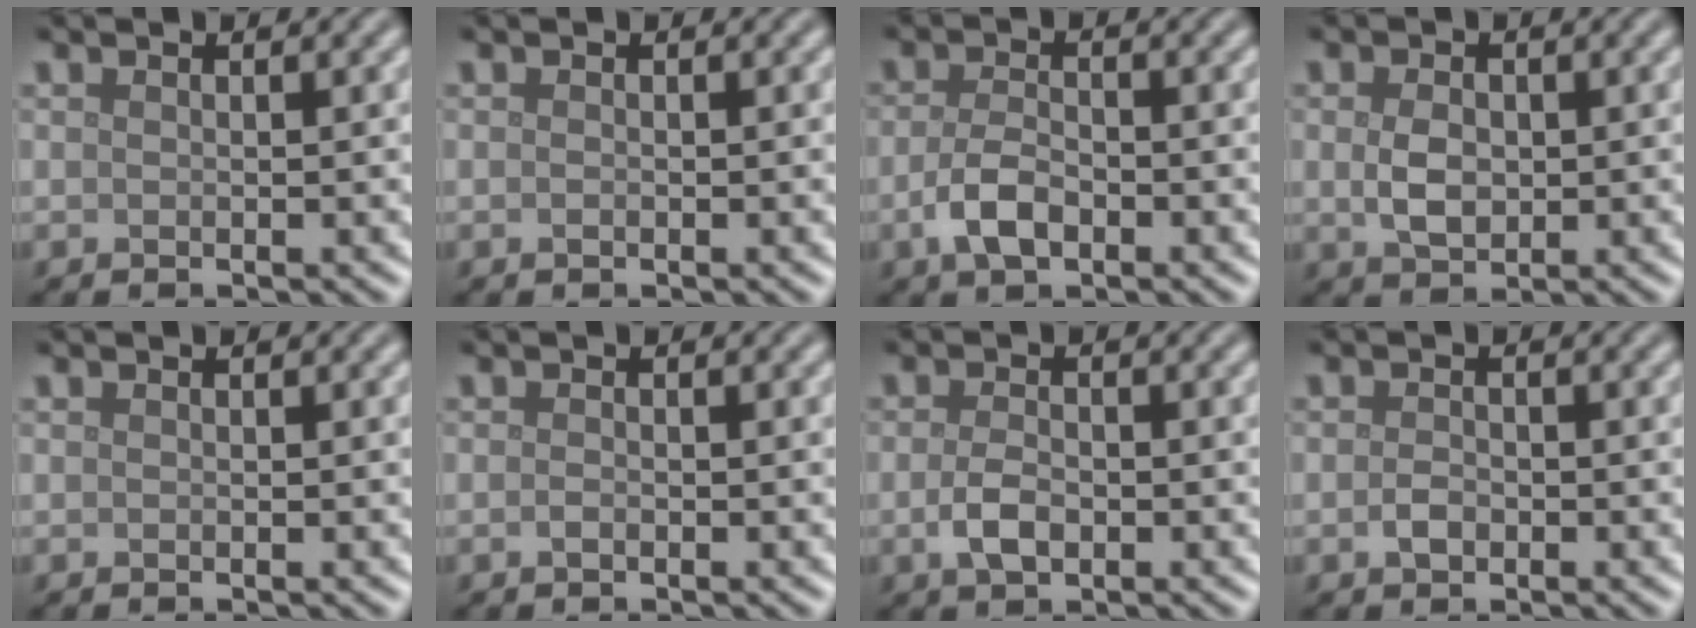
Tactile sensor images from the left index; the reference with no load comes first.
{"total": 0.0}
{"total": 3.1, "force": [-1.3, 1.6, 2.4], "torque": [-0.052, -0.001, -0.029]}
{"total": 2.7, "force": [0.0, 1.9, 1.9], "torque": [-0.041, -0.001, 0.001]}
{"total": 0.0}
{"total": 0.5, "force": [-0.3, 0.3, 0.4], "torque": [-0.009, 0.000, -0.005]}
{"total": 2.3, "force": [-0.6, 1.3, 1.8], "torque": [-0.039, -0.002, -0.014]}
{"total": 1.3, "force": [-0.5, 0.9, 0.8], "torque": [-0.018, 0.000, -0.011]}